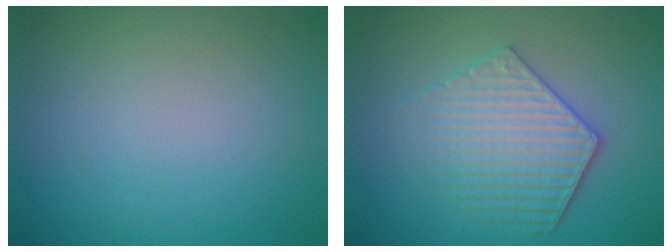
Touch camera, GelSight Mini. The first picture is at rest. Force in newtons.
{"total": 4.1, "press": 3.8, "slide": 1.4}